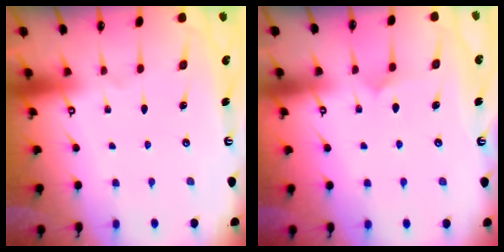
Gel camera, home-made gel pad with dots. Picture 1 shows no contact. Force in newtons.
{"total": 5.0, "press": 5.0, "slide": 0.7}